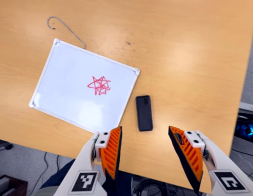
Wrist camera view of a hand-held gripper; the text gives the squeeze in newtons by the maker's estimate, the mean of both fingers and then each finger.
{"total": 0.0}